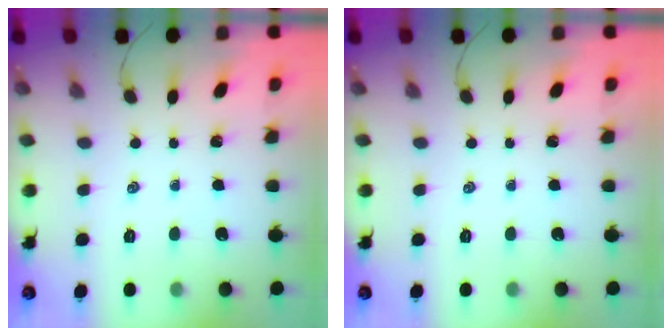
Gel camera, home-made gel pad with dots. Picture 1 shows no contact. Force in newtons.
{"total": 0.0}